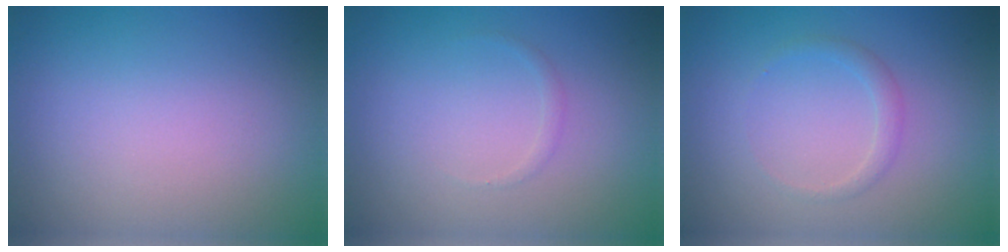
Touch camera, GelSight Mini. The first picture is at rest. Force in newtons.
{"total": 0.5, "press": 0.5, "slide": 0.0}
{"total": 1.2, "press": 1.2, "slide": 0.1}